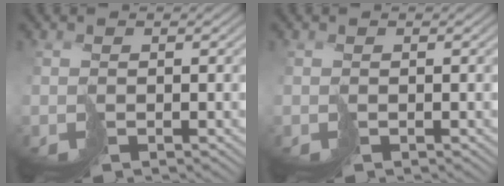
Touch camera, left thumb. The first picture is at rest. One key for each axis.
{"total": 0.0}